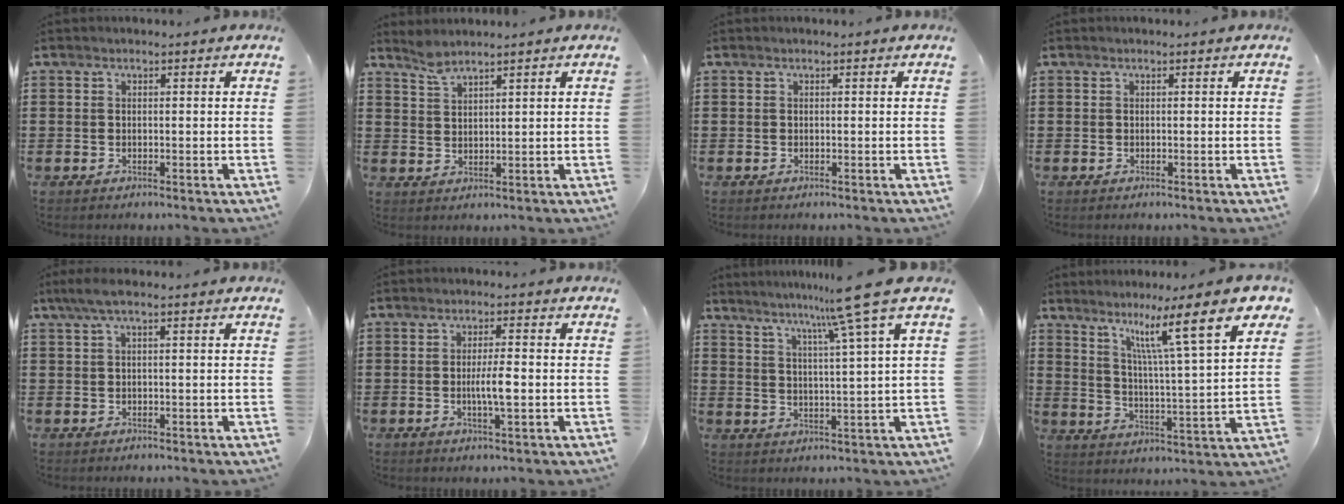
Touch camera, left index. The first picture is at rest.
{"total": 2.7, "force": [2.4, 0.5, 1.2], "torque": [-0.029, 0.001, 0.045]}
{"total": 0.0}
{"total": 0.0}
{"total": 2.4, "force": [0.6, 0.3, 2.3], "torque": [-0.051, -0.003, 0.008]}
{"total": 4.3, "force": [-0.6, 0.8, 4.2], "torque": [-0.079, -0.001, -0.014]}
{"total": 8.7, "force": [6.1, -2.1, 5.9], "torque": [-0.115, -0.030, 0.092]}
{"total": 13.0, "force": [8.5, 1.0, 9.9], "torque": [-0.180, -0.043, 0.126]}